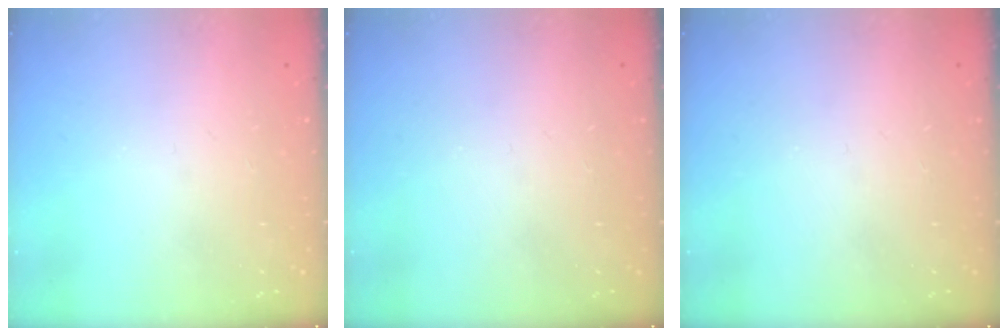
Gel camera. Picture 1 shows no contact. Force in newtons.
{"total": 0.0}
{"total": 0.0}